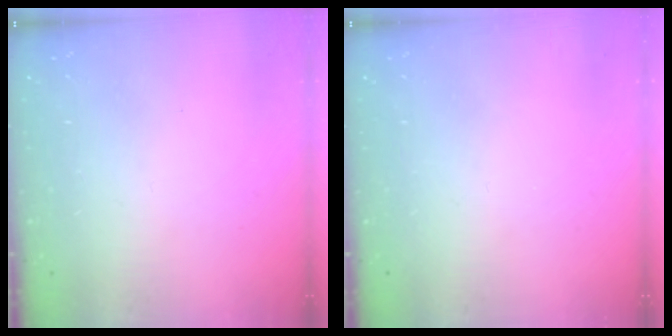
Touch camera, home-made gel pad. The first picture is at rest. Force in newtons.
{"total": 0.0}